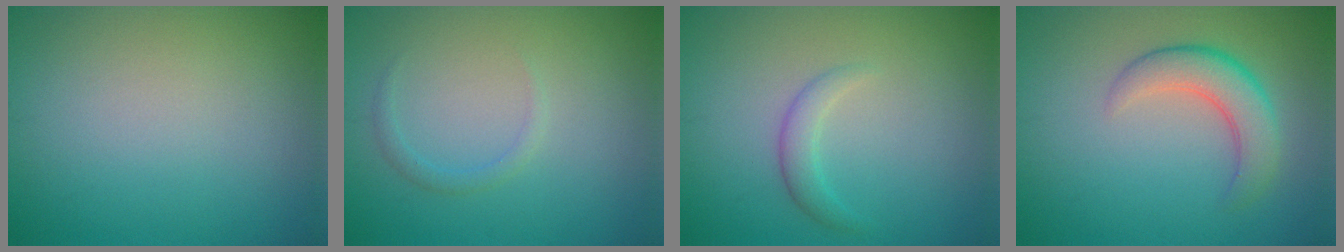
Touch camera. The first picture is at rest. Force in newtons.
{"total": 1.0, "press": 1.0, "slide": 0.0}
{"total": 1.6, "press": 1.6, "slide": 0.1}
{"total": 3.9, "press": 3.9, "slide": 0.2}